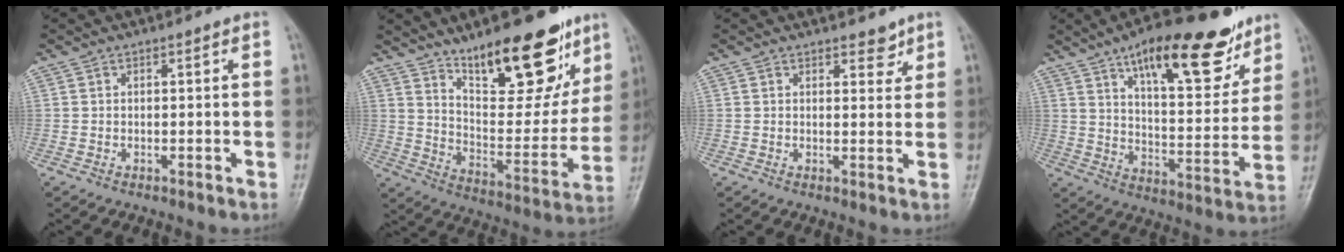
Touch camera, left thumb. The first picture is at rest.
{"total": 22.2, "force": [14.3, 8.3, 14.8], "torque": [-0.161, -0.079, 0.228]}
{"total": 2.6, "force": [1.9, 1.4, 1.2], "torque": [0.005, -0.010, 0.024]}
{"total": 21.3, "force": [13.5, 7.6, 14.5], "torque": [-0.172, -0.057, 0.210]}